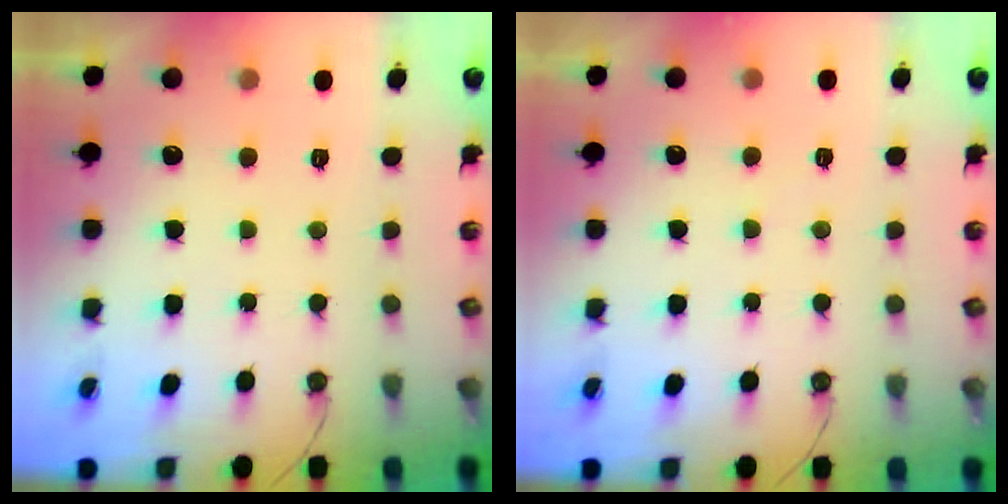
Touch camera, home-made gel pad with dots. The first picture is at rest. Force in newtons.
{"total": 4.9, "press": 4.8, "slide": 0.5}